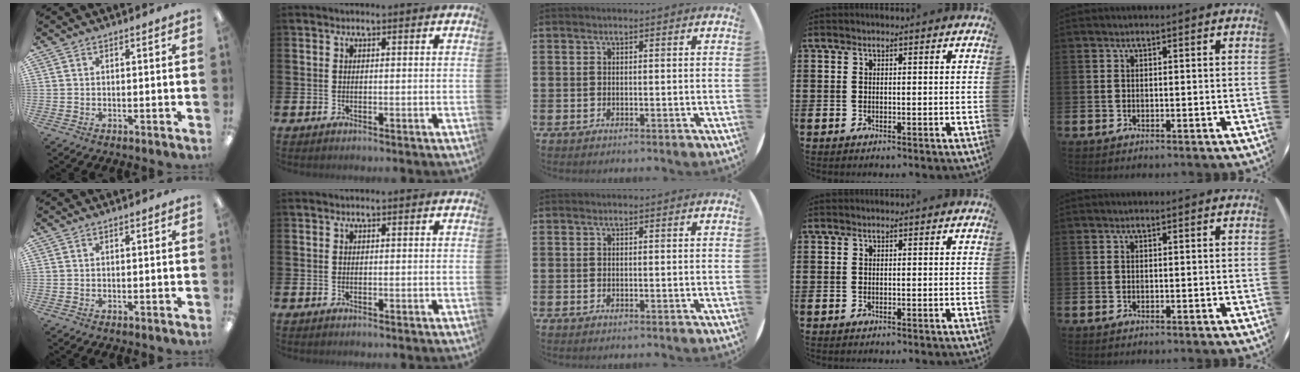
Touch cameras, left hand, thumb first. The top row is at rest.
{}